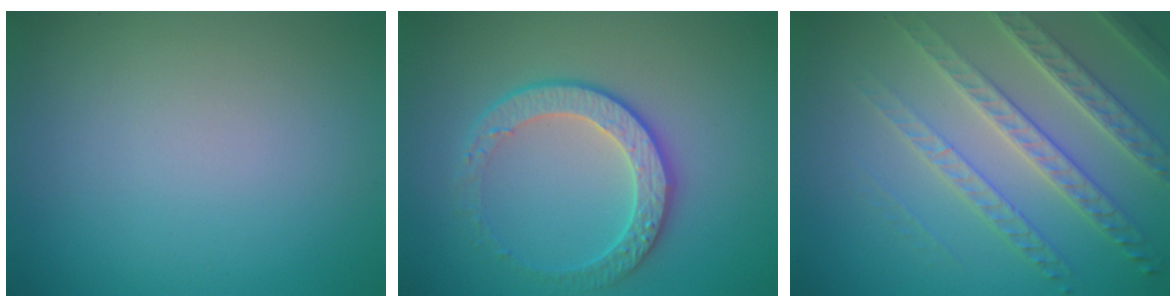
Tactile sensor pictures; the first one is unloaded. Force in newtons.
{"total": 3.8, "press": 3.4, "slide": 1.7}
{"total": 6.6, "press": 4.7, "slide": 4.5}